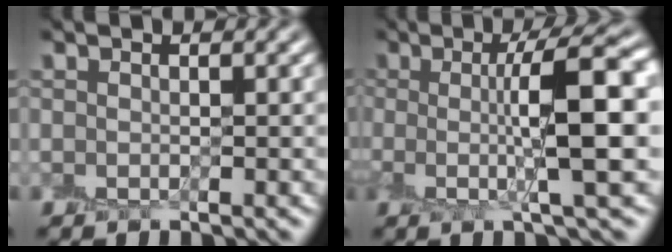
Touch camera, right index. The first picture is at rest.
{"total": 8.1, "force": [0.6, 1.8, 7.8], "torque": [-0.110, 0.005, 0.009]}